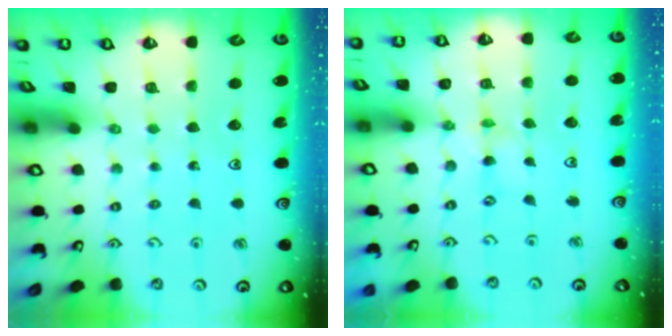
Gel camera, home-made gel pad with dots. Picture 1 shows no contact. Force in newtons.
{"total": 1.3, "press": 1.2, "slide": 0.3}